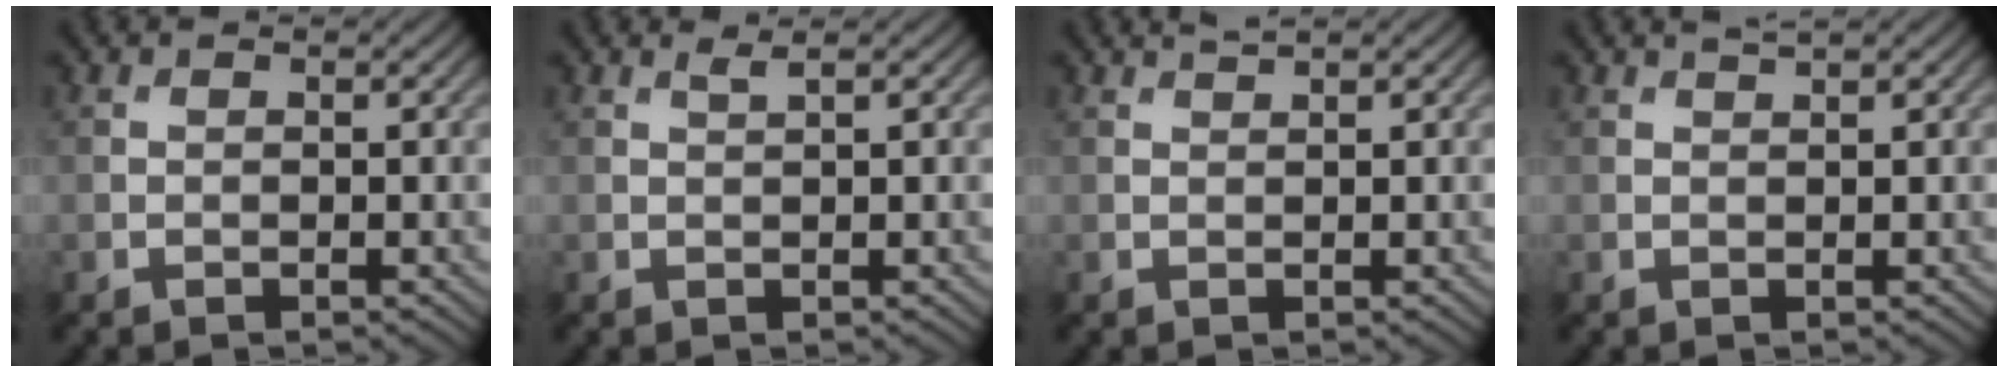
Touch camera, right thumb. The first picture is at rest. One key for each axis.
{"total": 0.8, "fx": 0.5, "fy": 0.0, "fz": 0.5, "tx": -0.012, "ty": 0.005, "tz": 0.011}
{"total": 0.9, "fx": 0.8, "fy": 0.0, "fz": 0.3, "tx": -0.007, "ty": 0.001, "tz": 0.016}
{"total": 1.0, "fx": 0.9, "fy": 0.1, "fz": 0.5, "tx": -0.011, "ty": 0.001, "tz": 0.013}